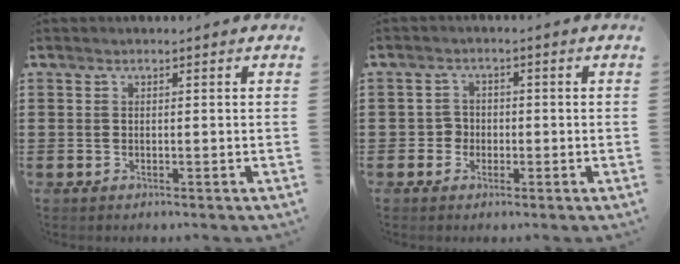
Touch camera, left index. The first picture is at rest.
{"total": 2.3, "force": [-0.8, 2.1, 0.5], "torque": [-0.018, 0.003, -0.019]}